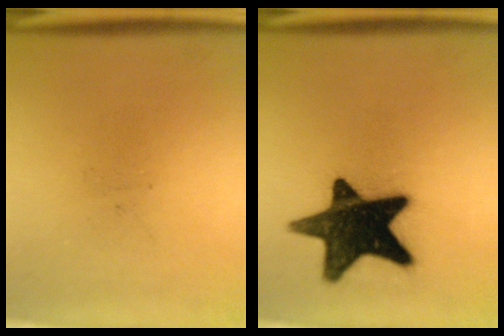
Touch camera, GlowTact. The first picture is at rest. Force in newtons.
{"total": 17.7}